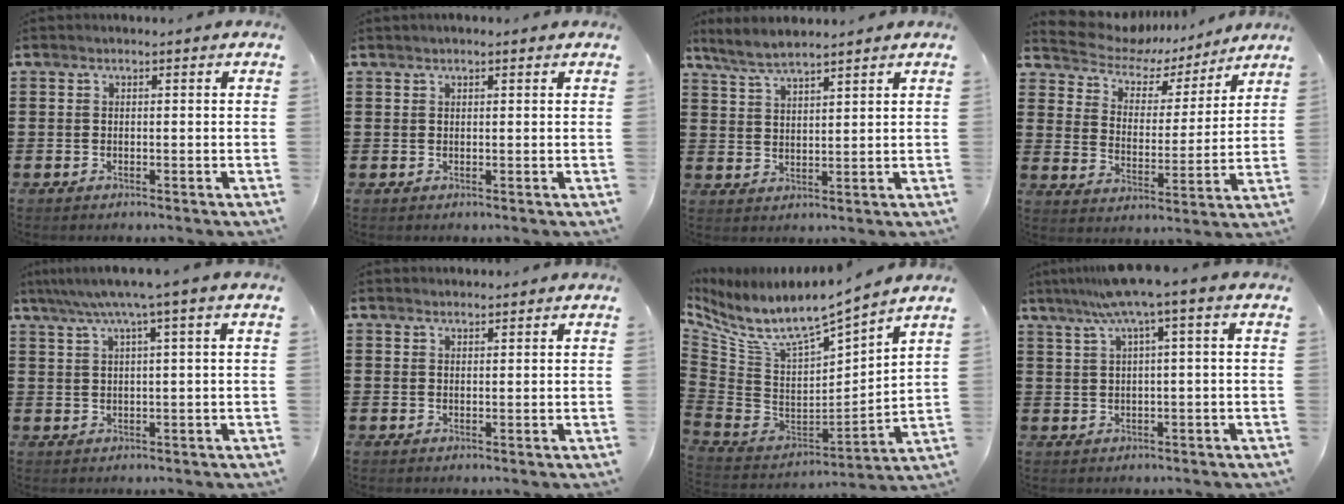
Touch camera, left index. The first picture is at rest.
{"total": 0.7, "force": [0.5, 0.1, 0.4], "torque": [-0.008, 0.001, 0.010]}
{"total": 4.2, "force": [3.9, 0.5, 1.6], "torque": [-0.045, -0.008, 0.070]}
{"total": 5.6, "force": [4.9, 2.5, 1.1], "torque": [-0.056, -0.031, 0.079]}
{"total": 4.3, "force": [2.2, -0.6, 3.7], "torque": [-0.075, -0.005, 0.034]}
{"total": 1.2, "force": [1.1, 0.2, 0.2], "torque": [-0.005, 0.001, 0.022]}
{"total": 6.7, "force": [5.2, 1.4, 4.0], "torque": [-0.103, -0.056, 0.084]}
{"total": 5.6, "force": [2.2, -0.5, 5.1], "torque": [-0.103, -0.007, 0.034]}